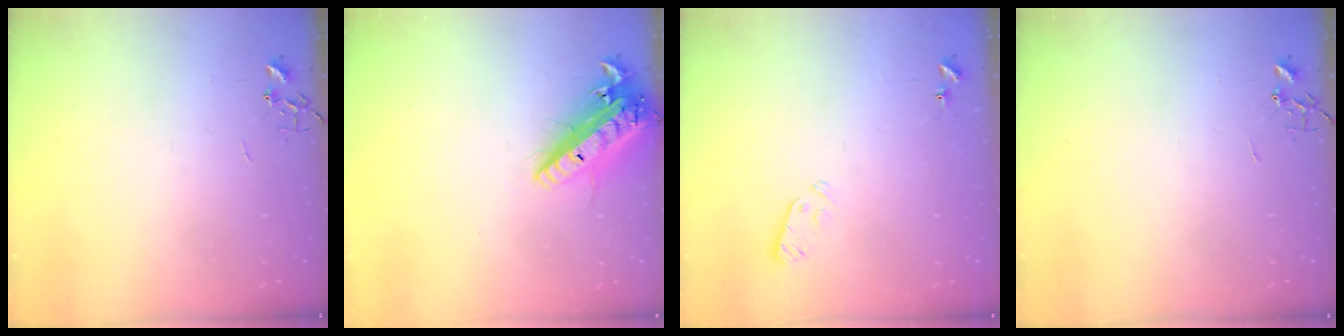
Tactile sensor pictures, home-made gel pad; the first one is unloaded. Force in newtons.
{"total": 17.1, "press": 16.8, "slide": 3.3}
{"total": 3.9, "press": 3.8, "slide": 0.7}
{"total": 0.0}